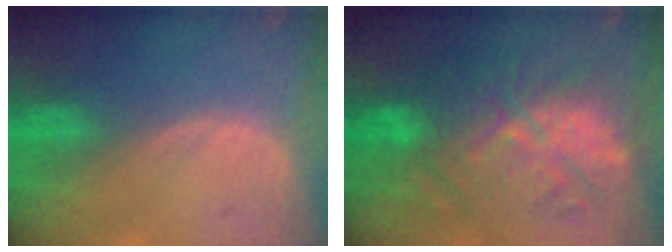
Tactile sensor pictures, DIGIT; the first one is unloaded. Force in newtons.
{"total": 10.2, "press": 10.2, "slide": 0.3}